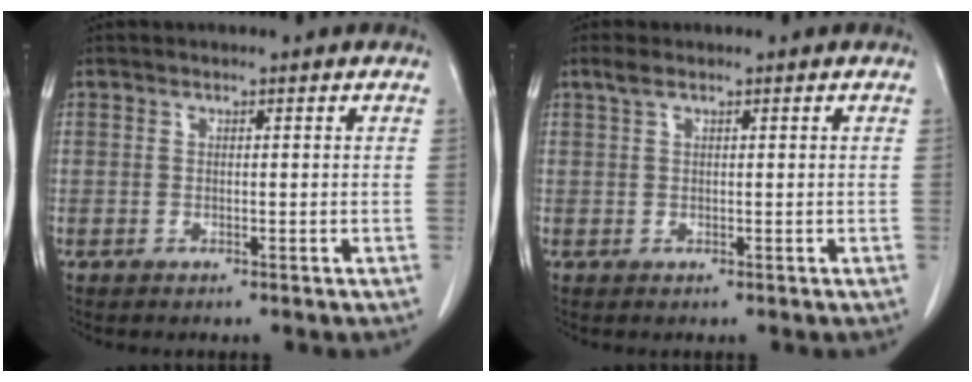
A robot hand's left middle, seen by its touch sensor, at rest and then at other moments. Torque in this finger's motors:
{"motor_torque": [-0.02, -0.02, 0.01, 0.01]}